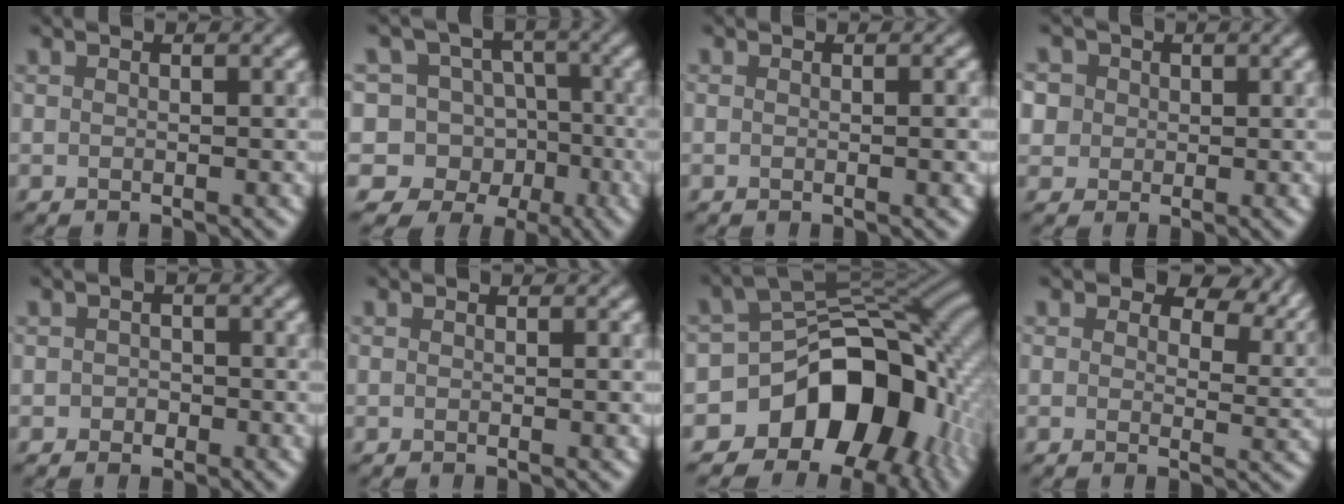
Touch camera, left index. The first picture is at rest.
{"total": 11.4, "force": [-3.9, 10.6, 2.0], "torque": [-0.042, 0.021, -0.076]}
{"total": 1.3, "force": [-0.1, 0.4, 1.2], "torque": [-0.011, -0.002, -0.002]}
{"total": 3.6, "force": [1.3, 3.1, 1.0], "torque": [-0.031, 0.017, 0.016]}
{"total": 1.0, "force": [-0.5, 0.9, 0.0], "torque": [-0.002, -0.007, -0.008]}
{"total": 0.6, "force": [-0.1, 0.1, 0.6], "torque": [-0.007, -0.003, -0.001]}
{"total": 12.7, "force": [-5.8, 8.6, 7.3], "torque": [-0.104, -0.005, -0.100]}
{"total": 8.5, "force": [4.9, 4.9, 4.9], "torque": [-0.070, 0.002, 0.070]}